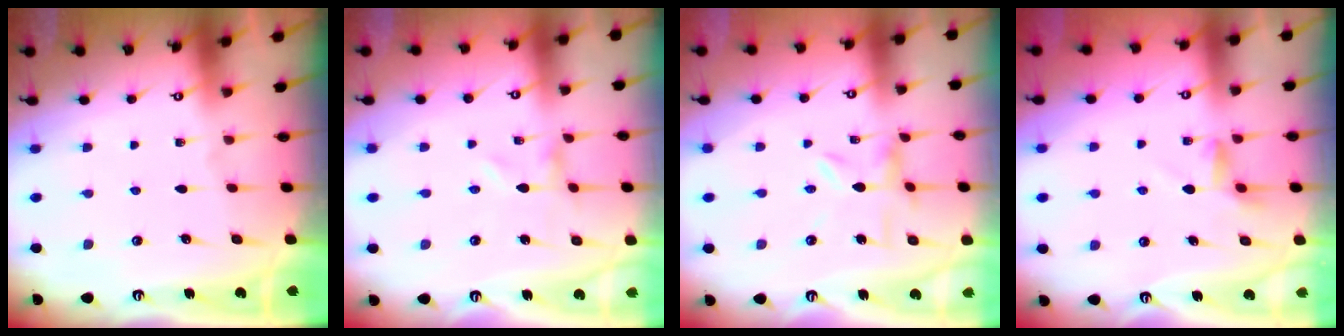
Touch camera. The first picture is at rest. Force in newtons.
{"total": 0.0}
{"total": 2.0, "press": 2.0, "slide": 0.3}
{"total": 2.5, "press": 2.4, "slide": 0.3}